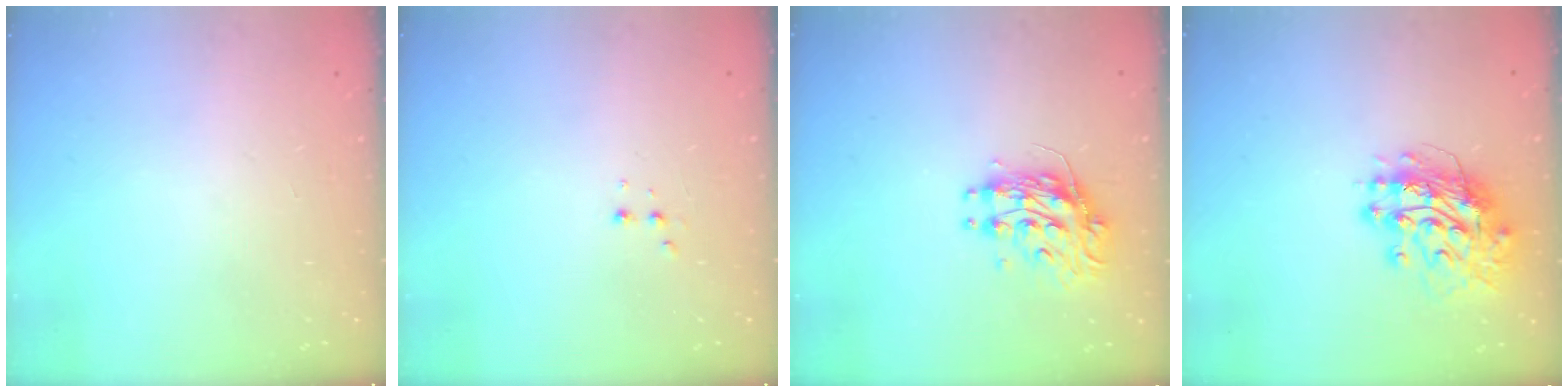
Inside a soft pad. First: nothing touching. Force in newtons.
{"total": 2.5, "press": 2.4, "slide": 0.8}
{"total": 10.1, "press": 10.0, "slide": 0.9}
{"total": 13.6, "press": 13.6, "slide": 1.4}